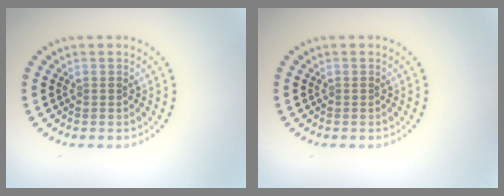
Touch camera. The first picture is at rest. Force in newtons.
{"total": 0.0}